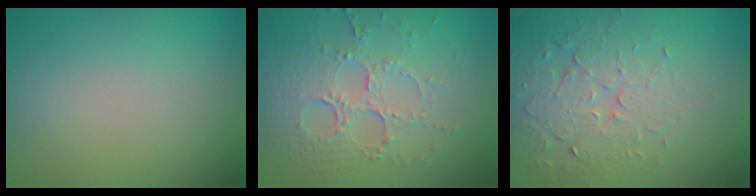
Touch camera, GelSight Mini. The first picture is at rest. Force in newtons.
{"total": 5.6, "press": 3.9, "slide": 4.1}
{"total": 4.7, "press": 3.4, "slide": 3.2}